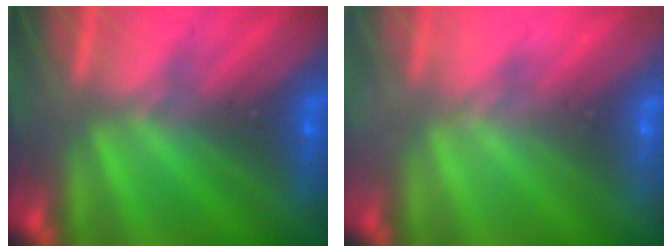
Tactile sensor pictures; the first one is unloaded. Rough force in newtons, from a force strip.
{"total": 2.0}